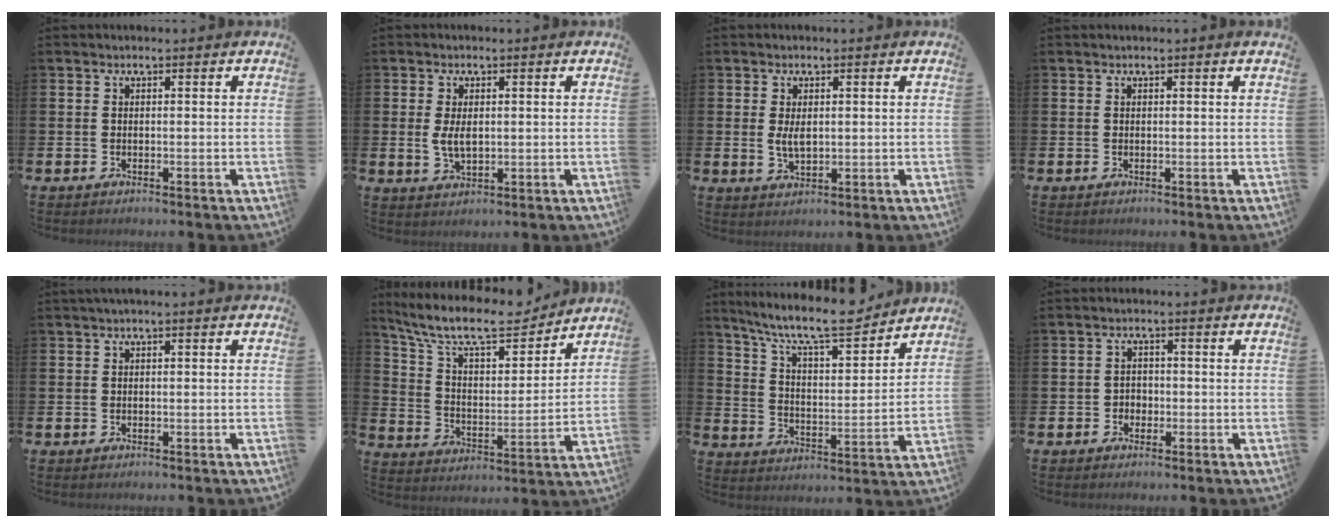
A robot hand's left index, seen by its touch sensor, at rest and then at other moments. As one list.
[{"total": 3.2, "force": [0.5, 1.8, 2.7], "torque": [-0.047, 0.003, 0.006]}, {"total": 2.9, "force": [0.5, 1.5, 2.4], "torque": [-0.040, 0.002, 0.007]}, {"total": 0.0}, {"total": 0.6, "force": [0.0, 0.0, 0.6], "torque": [-0.017, 0.005, 0.001]}, {"total": 11.9, "force": [10.4, 3.0, 4.8], "torque": [-0.125, -0.065, 0.181]}, {"total": 10.7, "force": [9.5, 1.8, 4.5], "torque": [-0.110, -0.060, 0.165]}, {"total": 1.8, "force": [-0.7, 1.6, 0.3], "torque": [-0.011, 0.005, -0.017]}]